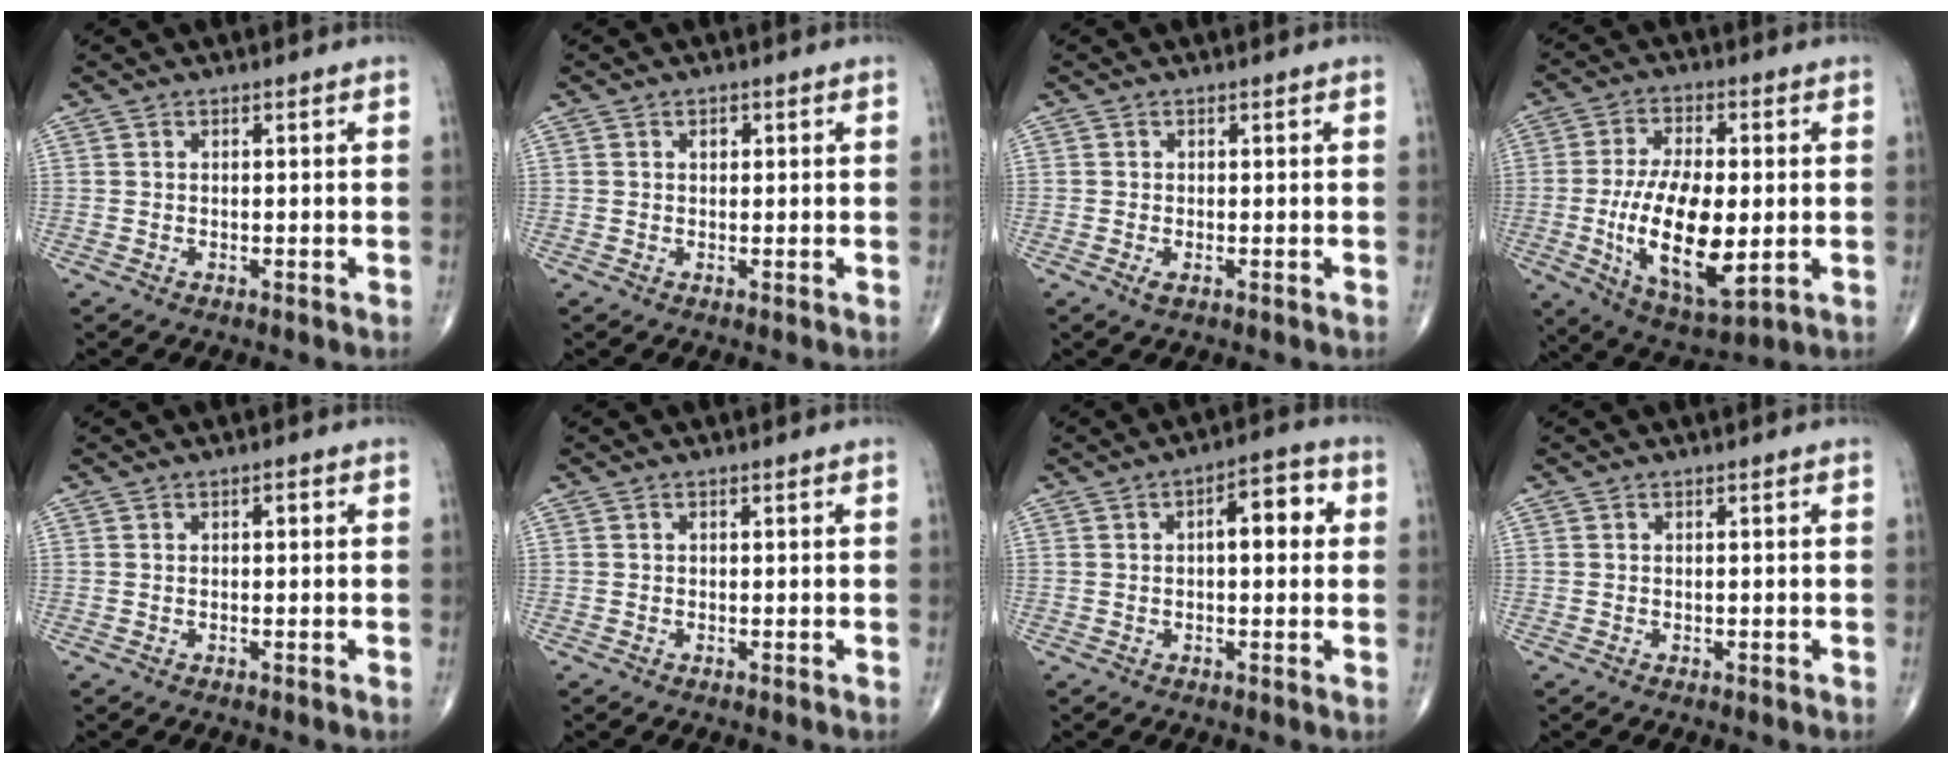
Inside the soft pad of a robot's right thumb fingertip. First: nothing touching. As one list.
[{"total": 0.9, "force": [0.4, 0.7, 0.5], "torque": [-0.005, 0.000, 0.005]}, {"total": 1.1, "force": [-0.4, 0.4, 1.0], "torque": [-0.022, -0.003, -0.009]}, {"total": 17.4, "force": [-2.1, 7.6, 15.5], "torque": [-0.274, -0.008, -0.026]}, {"total": 0.8, "force": [0.2, 0.4, 0.7], "torque": [-0.005, 0.003, 0.000]}, {"total": 0.0}, {"total": 7.3, "force": [1.2, 3.2, 6.4], "torque": [-0.070, 0.021, 0.010]}, {"total": 0.0}]